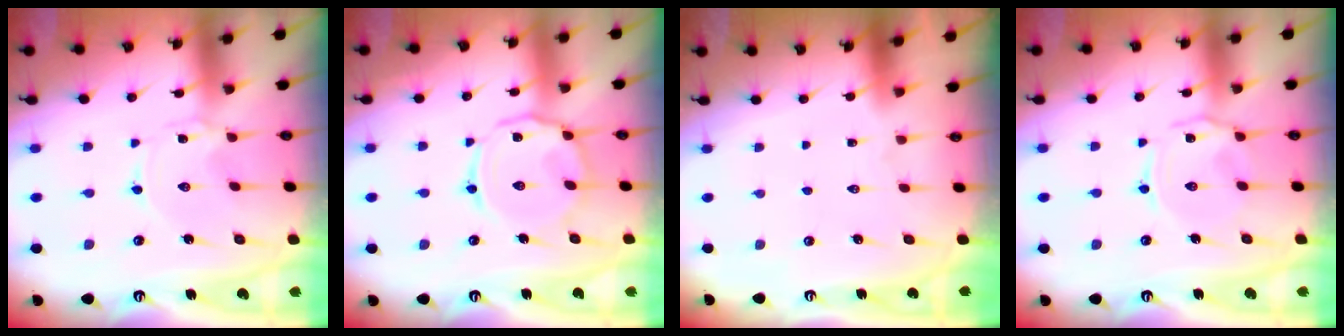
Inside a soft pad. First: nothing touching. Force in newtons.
{"total": 9.3, "press": 9.2, "slide": 0.8}
{"total": 1.6, "press": 1.6, "slide": 0.1}
{"total": 2.2, "press": 2.2, "slide": 0.6}